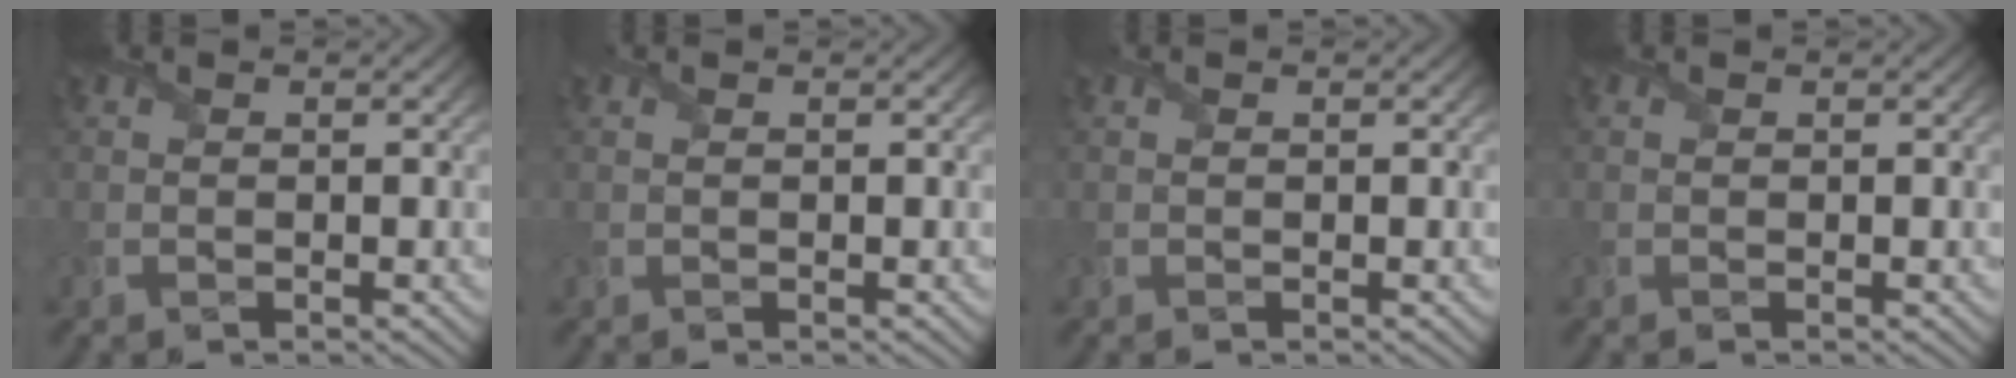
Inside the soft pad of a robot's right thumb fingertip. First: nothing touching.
{"total": 0.0}
{"total": 0.0}
{"total": 0.0}